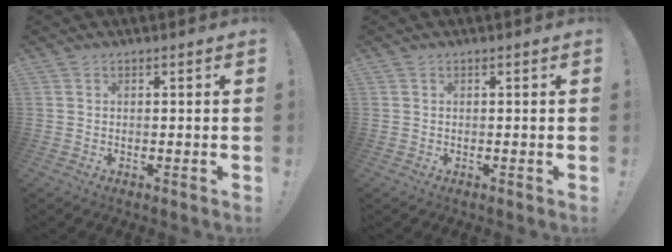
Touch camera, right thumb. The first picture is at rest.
{"total": 0.0}